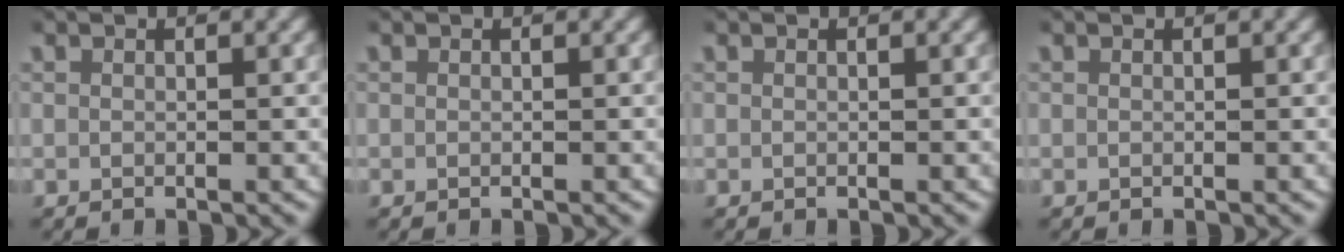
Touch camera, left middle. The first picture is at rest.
{"total": 0.0}
{"total": 0.0}
{"total": 0.0}